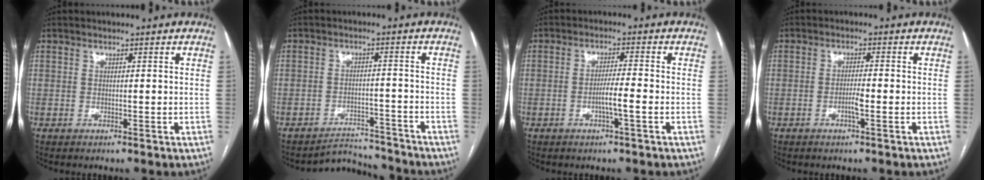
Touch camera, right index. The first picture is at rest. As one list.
[{"total": 5.8, "force": [-5.6, 1.1, -1.0], "torque": [0.019, 0.021, -0.085]}, {"total": 3.9, "force": [-1.3, -0.1, 3.6], "torque": [-0.064, -0.001, -0.025]}, {"total": 2.7, "force": [-1.0, 0.1, 2.5], "torque": [-0.048, -0.001, -0.019]}]